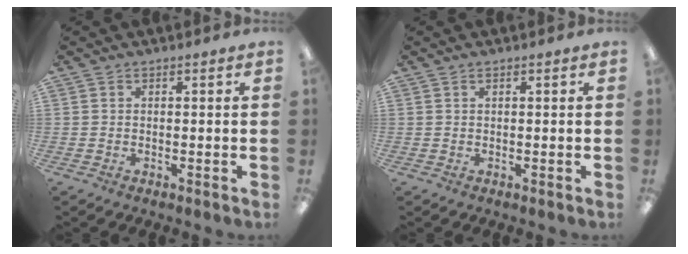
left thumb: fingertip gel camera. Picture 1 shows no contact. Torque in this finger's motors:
{"motor_torque": [-0.18, -0.10, -0.30, 0.05, 0.04]}